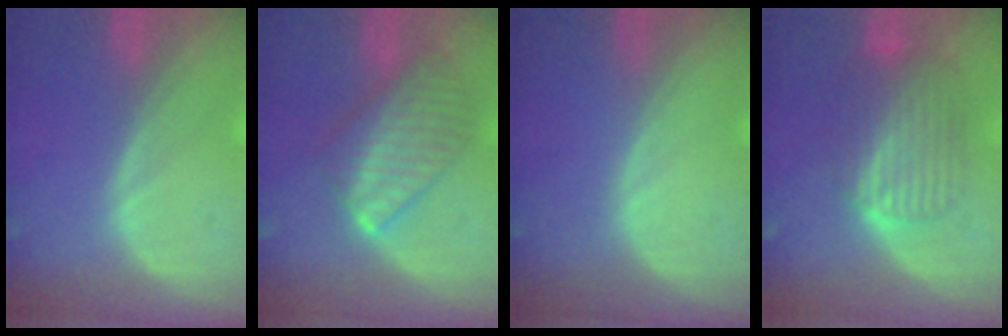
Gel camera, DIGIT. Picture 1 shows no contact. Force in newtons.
{"total": 7.9, "press": 7.9, "slide": 0.3}
{"total": 0.0}
{"total": 7.3, "press": 7.3, "slide": 0.3}